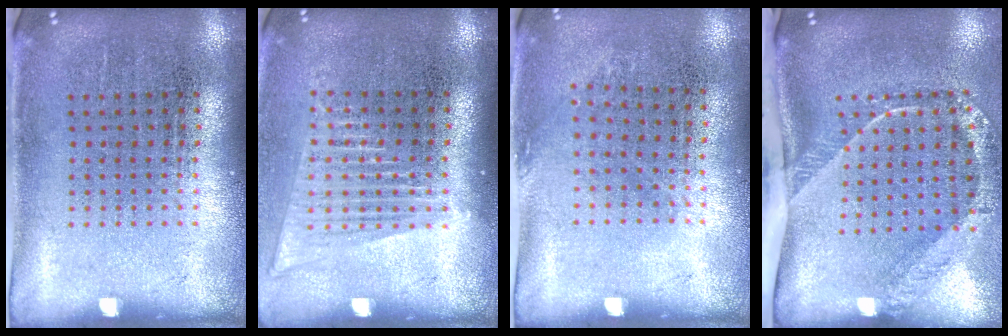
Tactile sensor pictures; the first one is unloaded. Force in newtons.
{"total": 1.5, "press": 1.3, "slide": 0.8}
{"total": 0.8, "press": 0.6, "slide": 0.5}
{"total": 2.6, "press": 1.7, "slide": 2.0}